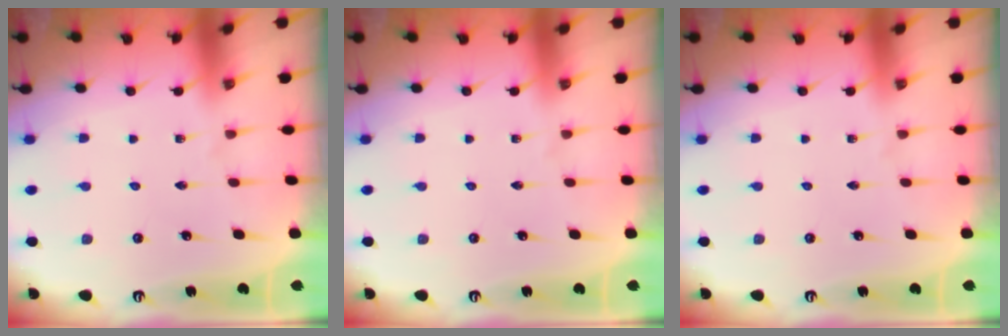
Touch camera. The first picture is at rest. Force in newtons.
{"total": 0.0}
{"total": 0.0}